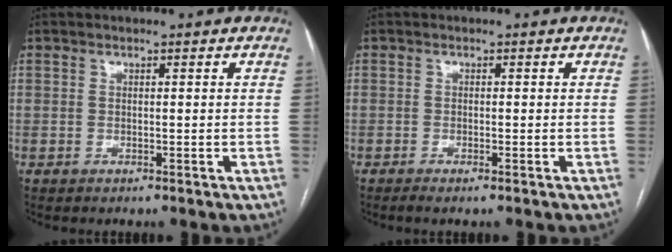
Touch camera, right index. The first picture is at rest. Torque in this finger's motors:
{"motor_torque": [0.17, 0.09, -0.04, 0.01]}